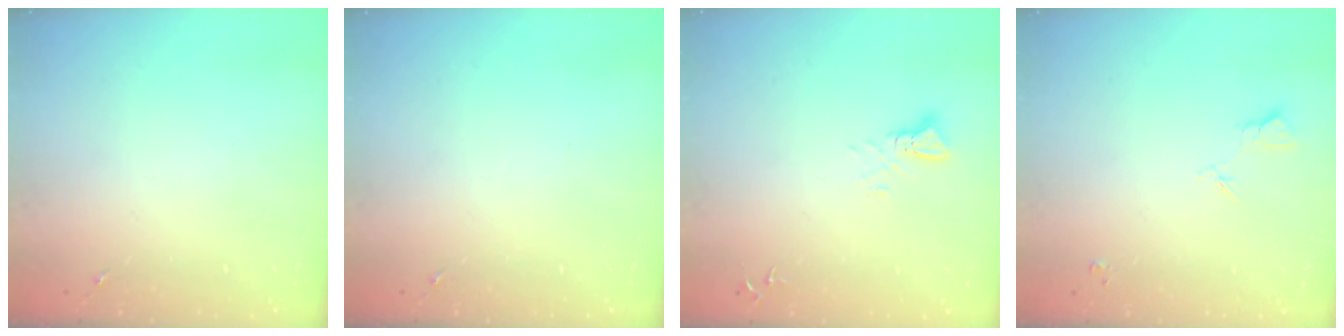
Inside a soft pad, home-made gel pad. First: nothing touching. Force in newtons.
{"total": 0.0}
{"total": 2.5, "press": 2.5, "slide": 0.1}
{"total": 3.9, "press": 3.9, "slide": 0.7}